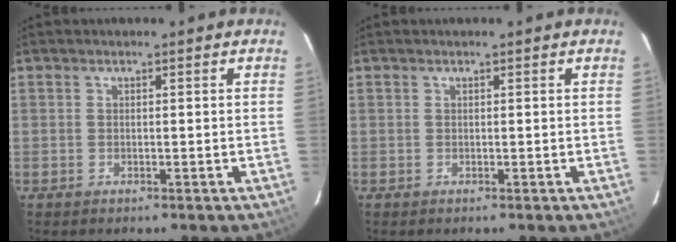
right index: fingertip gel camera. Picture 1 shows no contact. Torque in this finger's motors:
{"motor_torque": [-0.01, -0.01, 0.00, 0.00]}